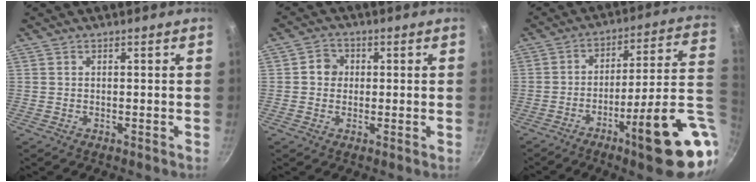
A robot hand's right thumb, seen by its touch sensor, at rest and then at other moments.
{"total": 3.8, "force": [0.3, 3.5, 1.5], "torque": [0.000, 0.008, -0.002]}
{"total": 22.3, "force": [-6.2, 4.3, 21.0], "torque": [-0.258, 0.019, -0.086]}